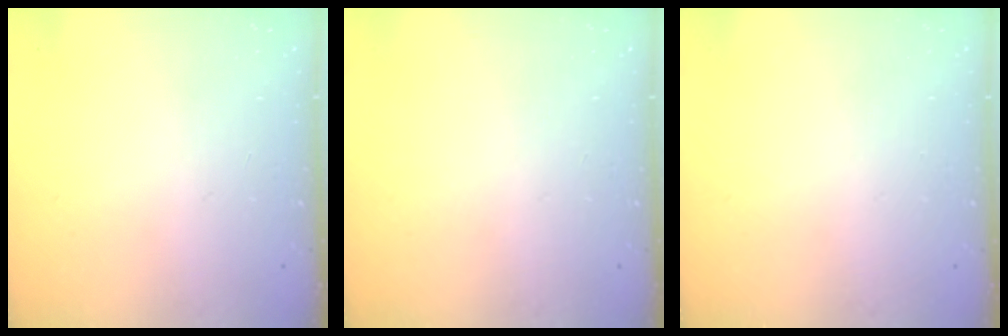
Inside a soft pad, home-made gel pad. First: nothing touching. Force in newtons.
{"total": 0.0}
{"total": 0.0}